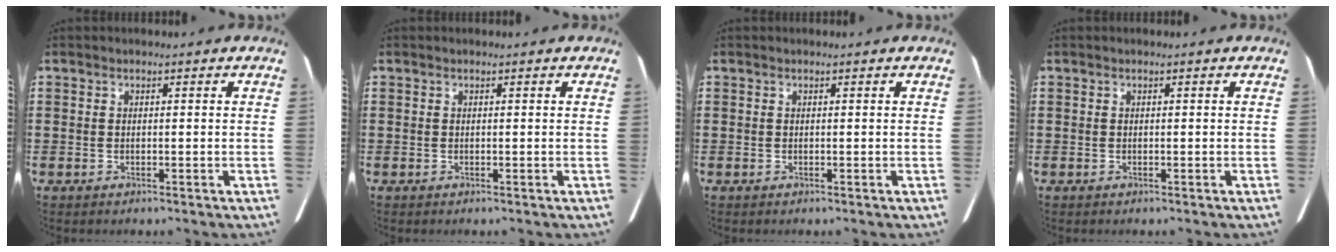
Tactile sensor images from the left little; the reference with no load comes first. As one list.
[{"total": 0.0}, {"total": 0.0}, {"total": 0.0}]